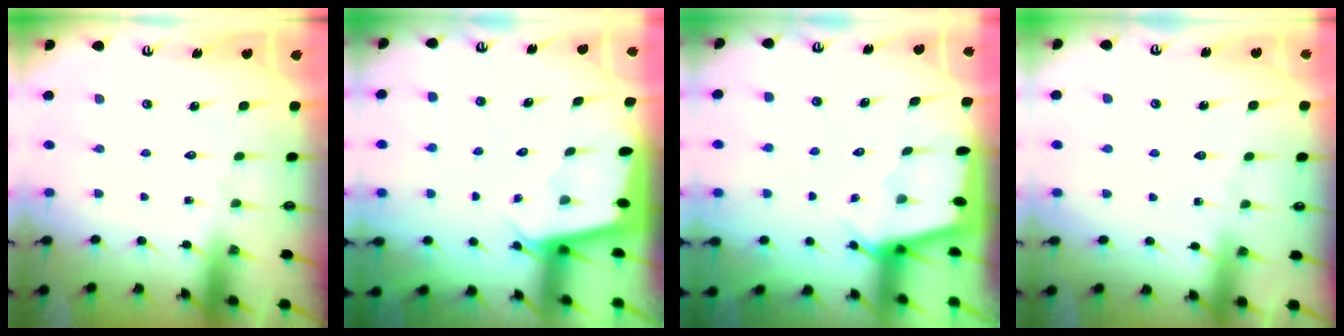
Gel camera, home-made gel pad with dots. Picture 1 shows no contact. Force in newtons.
{"total": 1.9, "press": 1.9, "slide": 0.1}
{"total": 2.1, "press": 2.1, "slide": 0.3}
{"total": 3.2, "press": 3.2, "slide": 0.4}